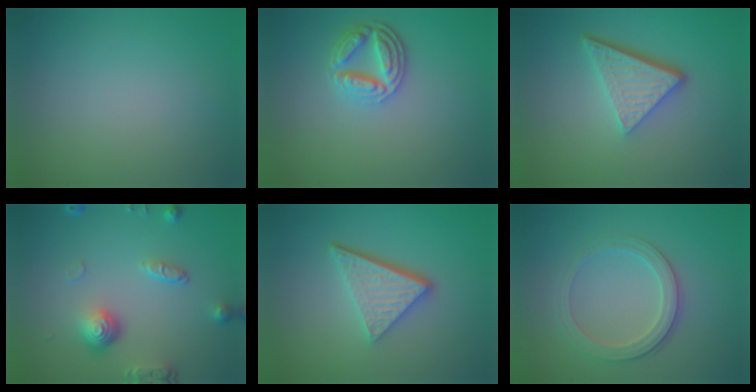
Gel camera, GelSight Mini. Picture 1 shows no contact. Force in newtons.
{"total": 3.7, "press": 3.3, "slide": 1.7}
{"total": 5.1, "press": 3.6, "slide": 3.7}
{"total": 4.4, "press": 3.2, "slide": 3.1}
{"total": 5.1, "press": 3.5, "slide": 3.7}
{"total": 2.8, "press": 2.7, "slide": 0.7}